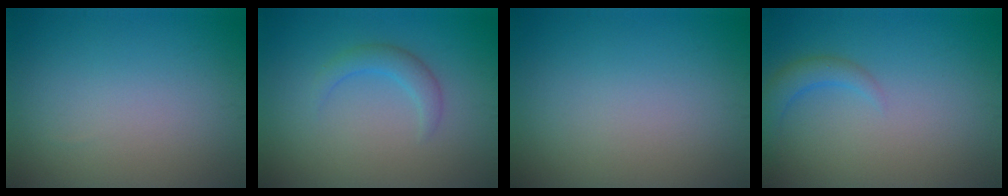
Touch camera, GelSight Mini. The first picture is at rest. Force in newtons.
{"total": 2.0, "press": 2.0, "slide": 0.1}
{"total": 0.0}
{"total": 2.3, "press": 2.3, "slide": 0.3}